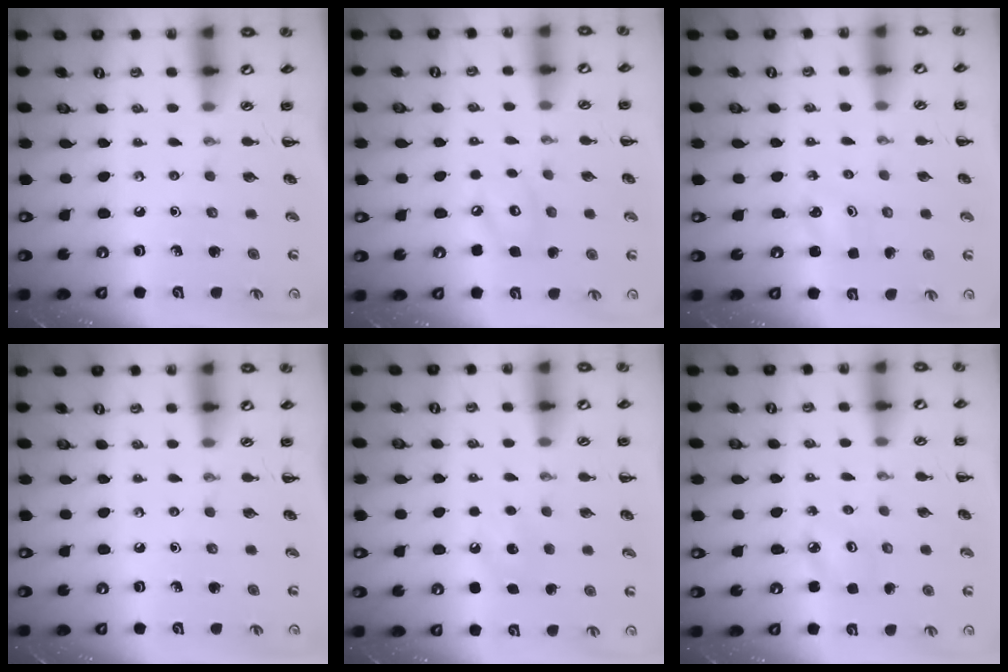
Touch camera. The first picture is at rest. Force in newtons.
{"total": 5.7, "press": 5.6, "slide": 0.8}
{"total": 2.3, "press": 2.2, "slide": 0.7}
{"total": 0.0}
{"total": 6.8, "press": 6.5, "slide": 1.9}
{"total": 3.0, "press": 2.9, "slide": 0.6}